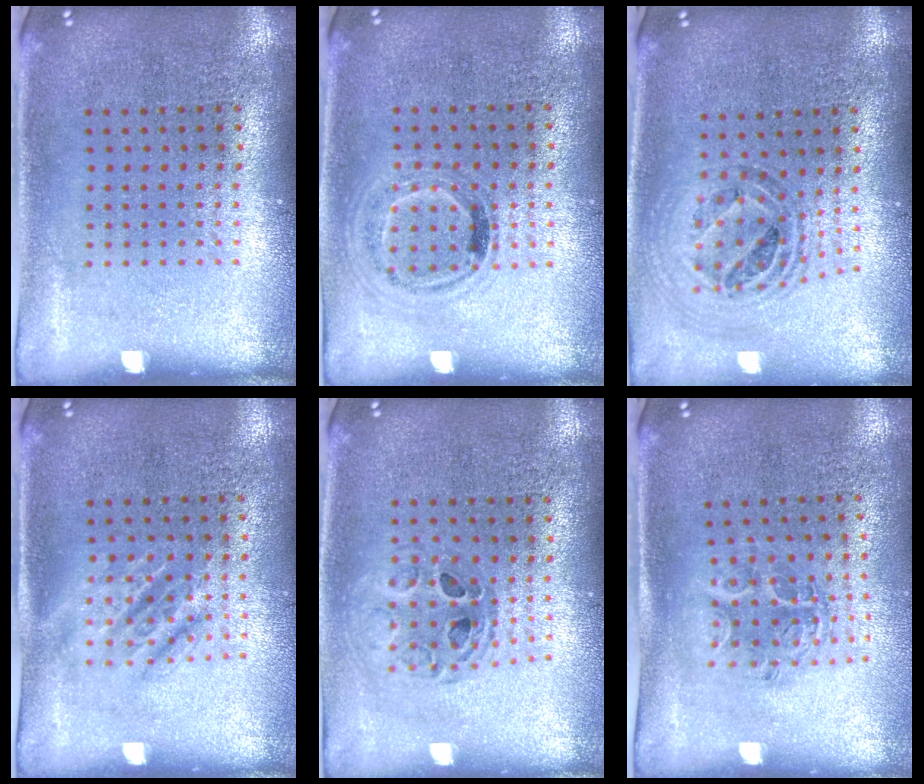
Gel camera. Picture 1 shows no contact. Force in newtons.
{"total": 0.9, "press": 0.9, "slide": 0.3}
{"total": 1.0, "press": 1.0, "slide": 0.1}
{"total": 1.4, "press": 1.2, "slide": 0.7}
{"total": 0.9, "press": 0.8, "slide": 0.1}
{"total": 1.1, "press": 1.1, "slide": 0.2}